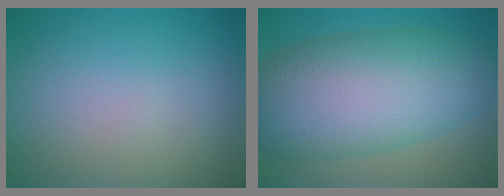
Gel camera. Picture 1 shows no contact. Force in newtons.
{"total": 11.5, "press": 11.4, "slide": 0.2}